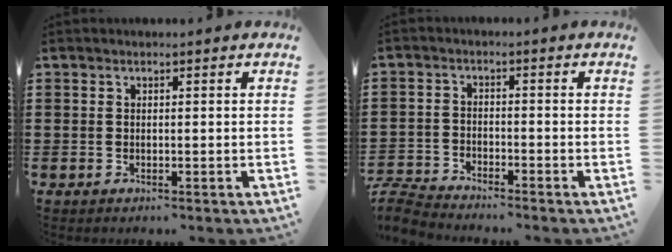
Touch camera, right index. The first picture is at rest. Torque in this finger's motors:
{"motor_torque": [-2.14, 0.00, -0.50, -0.21]}